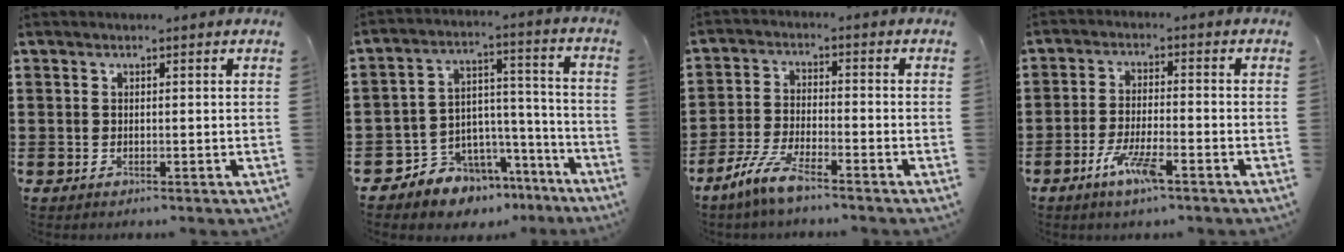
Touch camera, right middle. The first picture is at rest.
{"total": 7.0, "force": [-6.1, 3.5, 0.0], "torque": [-0.010, 0.018, -0.116]}
{"total": 6.0, "force": [-4.4, 0.7, 3.9], "torque": [-0.105, -0.015, -0.091]}
{"total": 5.8, "force": [-3.4, 1.0, 4.6], "torque": [-0.099, -0.007, -0.064]}